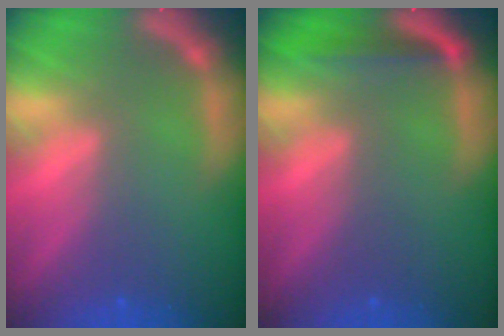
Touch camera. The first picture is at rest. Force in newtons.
{"total": 2.5}